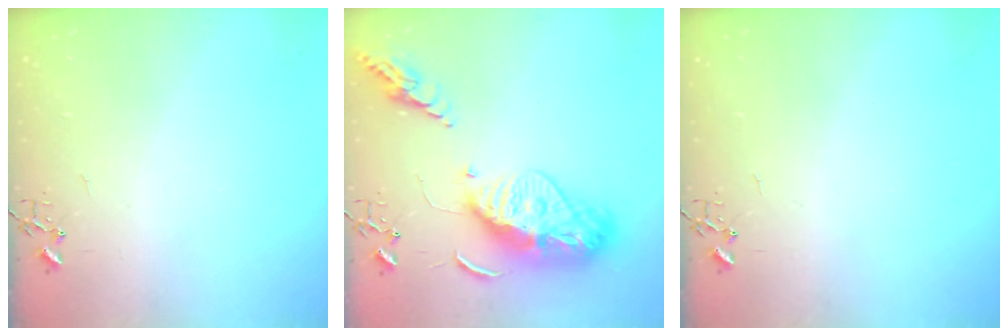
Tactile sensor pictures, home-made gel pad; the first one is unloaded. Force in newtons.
{"total": 18.2, "press": 18.1, "slide": 1.5}
{"total": 0.0}